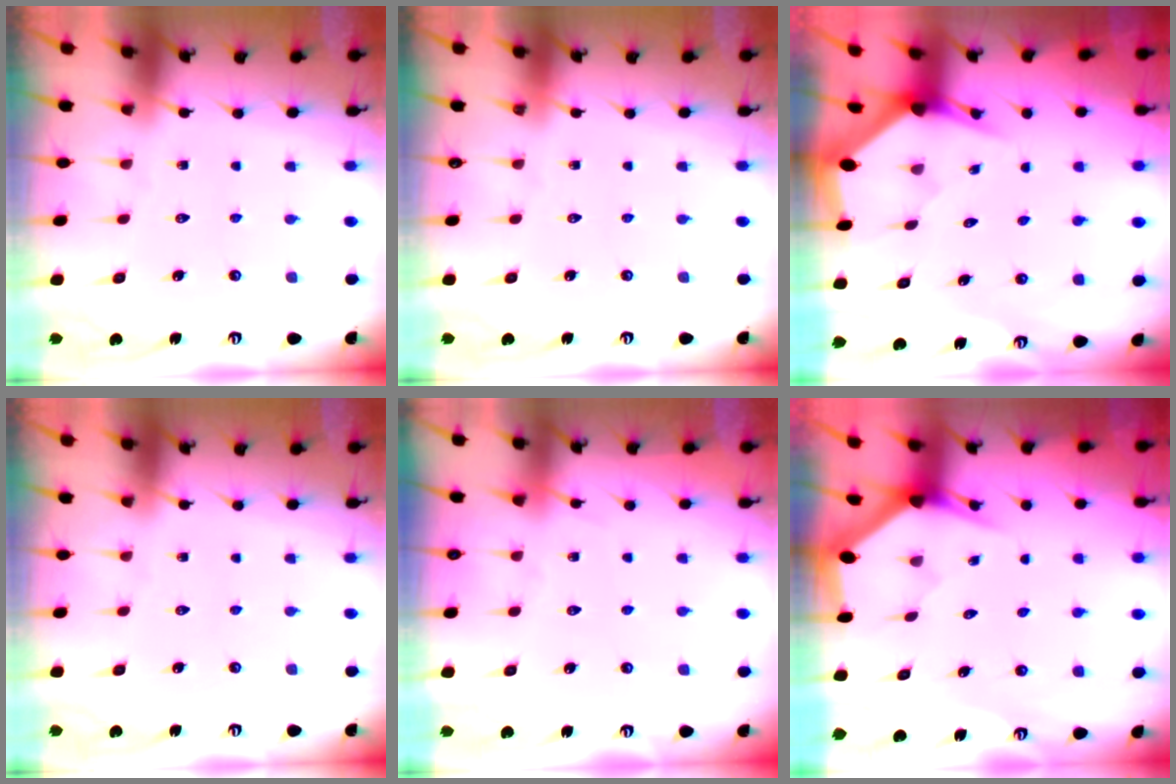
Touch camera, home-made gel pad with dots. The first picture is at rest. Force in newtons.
{"total": 0.0}
{"total": 3.0, "press": 3.0, "slide": 0.2}
{"total": 0.0}
{"total": 5.2, "press": 5.1, "slide": 0.6}
{"total": 2.9, "press": 2.9, "slide": 0.0}